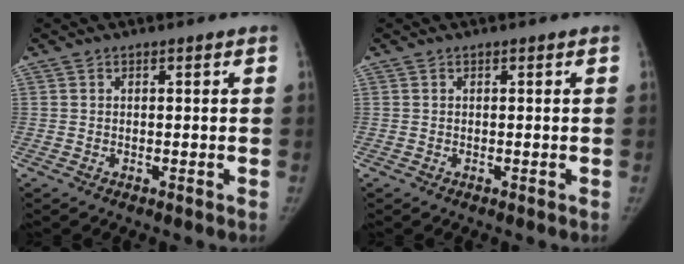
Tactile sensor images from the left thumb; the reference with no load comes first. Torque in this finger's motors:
{"motor_torque": [0.08, -0.01, 0.22, -0.03, 0.04]}